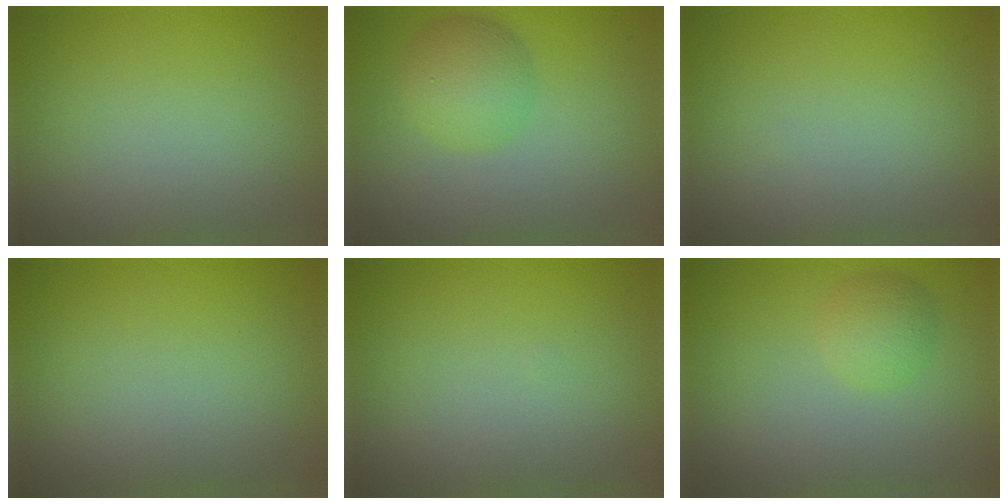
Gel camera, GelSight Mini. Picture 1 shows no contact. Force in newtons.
{"total": 3.7, "press": 3.7, "slide": 0.2}
{"total": 0.0}
{"total": 0.0}
{"total": 0.0}
{"total": 2.4, "press": 2.4, "slide": 0.1}